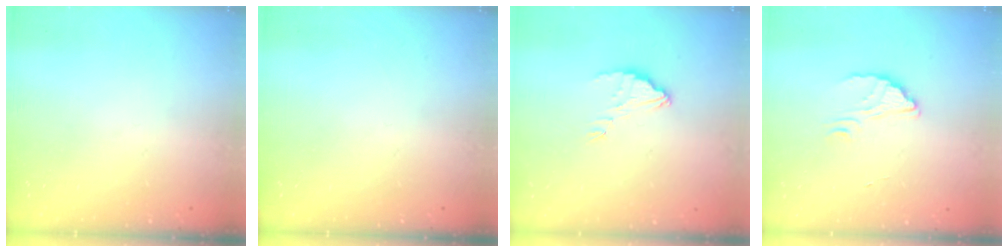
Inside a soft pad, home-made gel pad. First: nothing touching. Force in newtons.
{"total": 0.0}
{"total": 2.9, "press": 2.9, "slide": 0.2}
{"total": 2.7, "press": 2.7, "slide": 0.2}